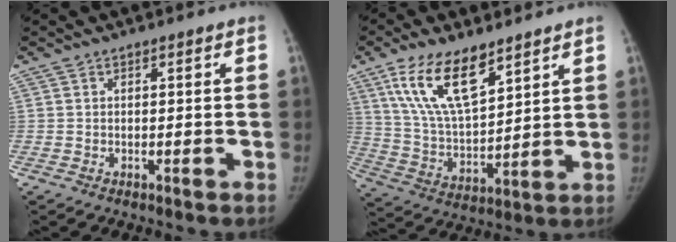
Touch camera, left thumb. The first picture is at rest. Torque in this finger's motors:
{"motor_torque": [0.62, 0.65, 1.70, -1.06, 0.14]}